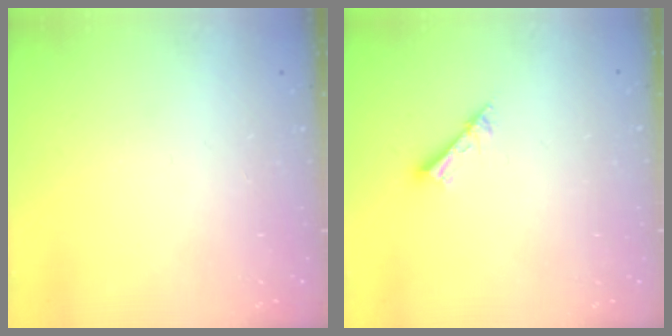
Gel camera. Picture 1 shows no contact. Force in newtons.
{"total": 2.6, "press": 2.6, "slide": 0.1}